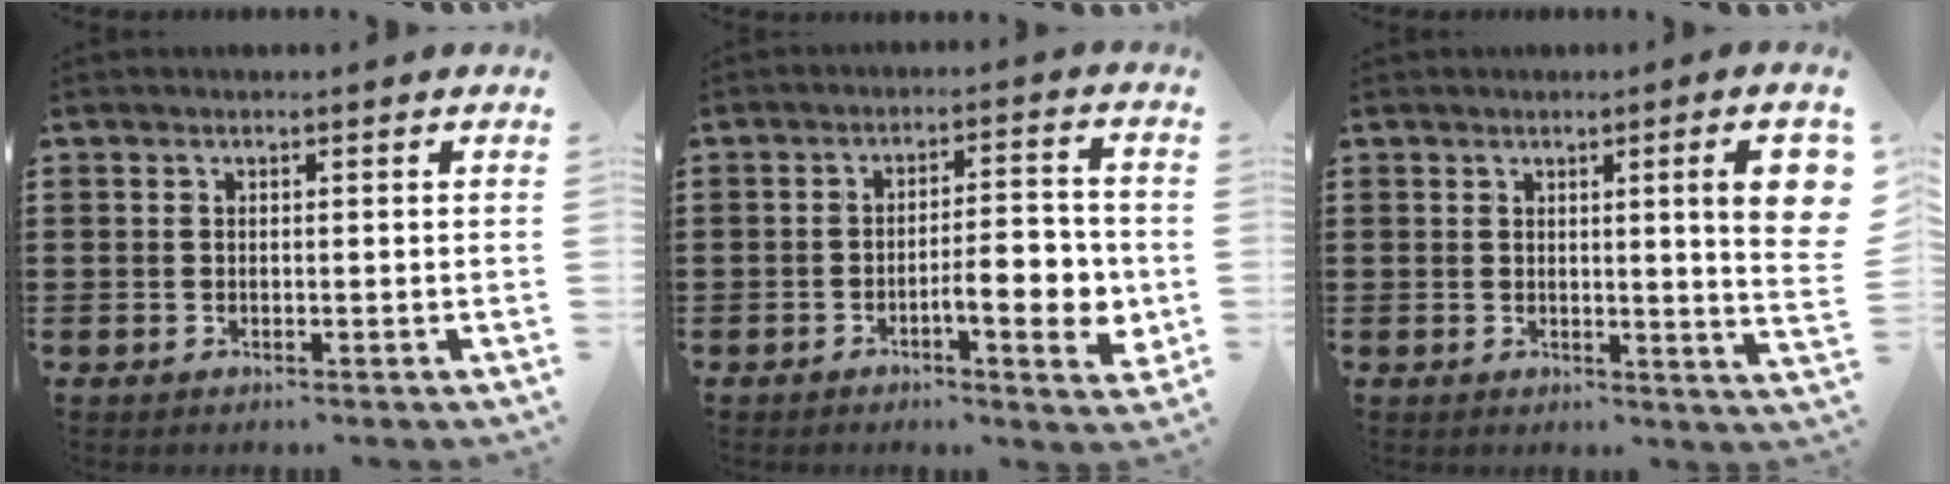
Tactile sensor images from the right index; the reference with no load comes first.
{"total": 7.9, "force": [-2.3, 2.3, 7.2], "torque": [-0.092, -0.005, -0.041]}
{"total": 7.0, "force": [2.0, 0.3, 6.7], "torque": [-0.091, -0.014, 0.024]}